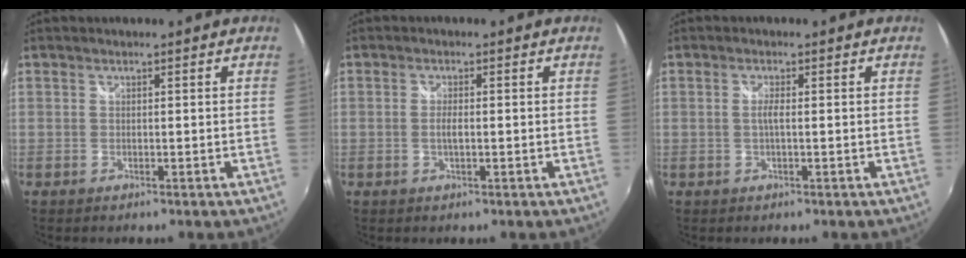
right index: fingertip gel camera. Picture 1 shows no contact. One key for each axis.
{"total": 1.8, "fx": -0.3, "fy": 0.4, "fz": 1.7, "tx": -0.034, "ty": -0.001, "tz": -0.006}
{"total": 1.6, "fx": -0.1, "fy": 0.1, "fz": 1.6, "tx": -0.031, "ty": 0.000, "tz": -0.004}